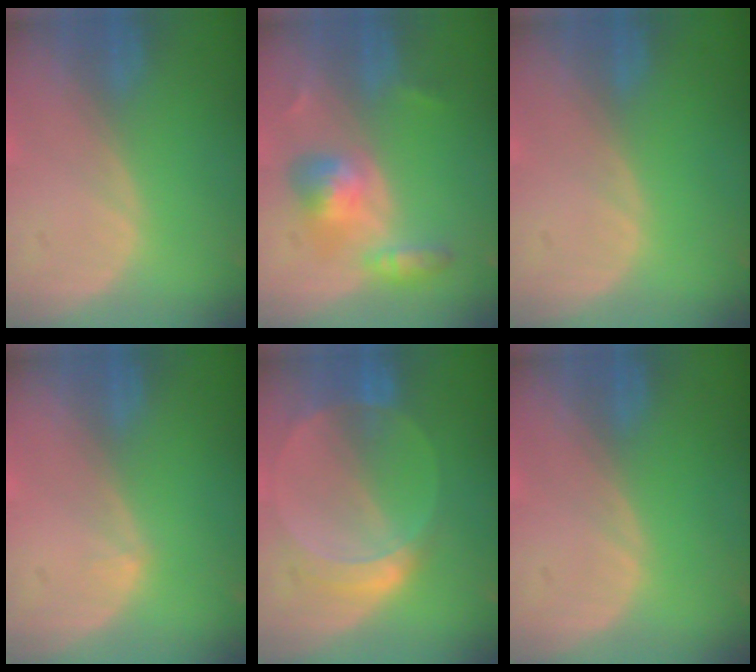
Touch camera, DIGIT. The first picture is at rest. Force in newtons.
{"total": 5.7, "press": 5.6, "slide": 1.1}
{"total": 0.0}
{"total": 0.6, "press": 0.4, "slide": 0.5}
{"total": 6.2, "press": 5.7, "slide": 2.5}
{"total": 0.0}